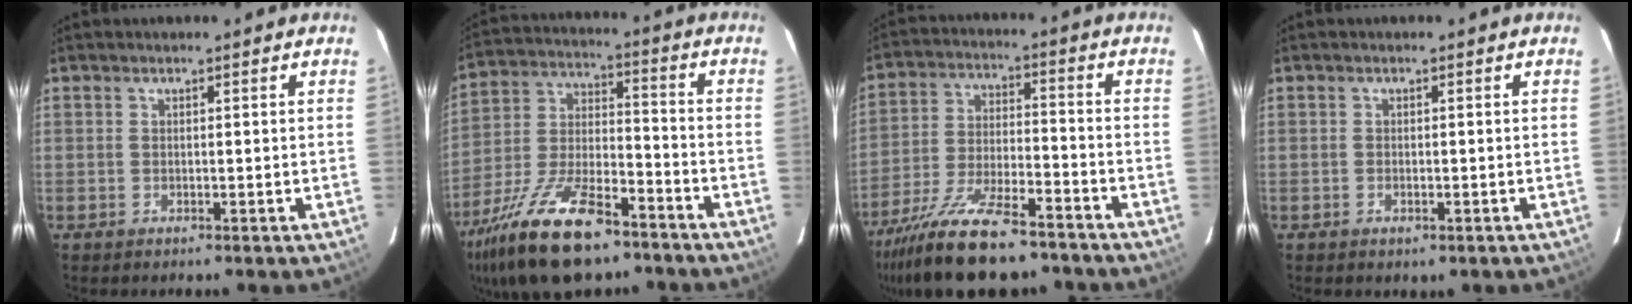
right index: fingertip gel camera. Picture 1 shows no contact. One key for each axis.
{"total": 22.2, "fx": -15.1, "fy": 8.1, "fz": 14.2, "tx": -0.289, "ty": -0.027, "tz": -0.263}
{"total": 19.3, "fx": -15.3, "fy": 5.1, "fz": 10.6, "tx": -0.215, "ty": -0.039, "tz": -0.255}
{"total": 1.6, "fx": -0.7, "fy": 1.0, "fz": 1.1, "tx": -0.016, "ty": -0.002, "tz": -0.008}